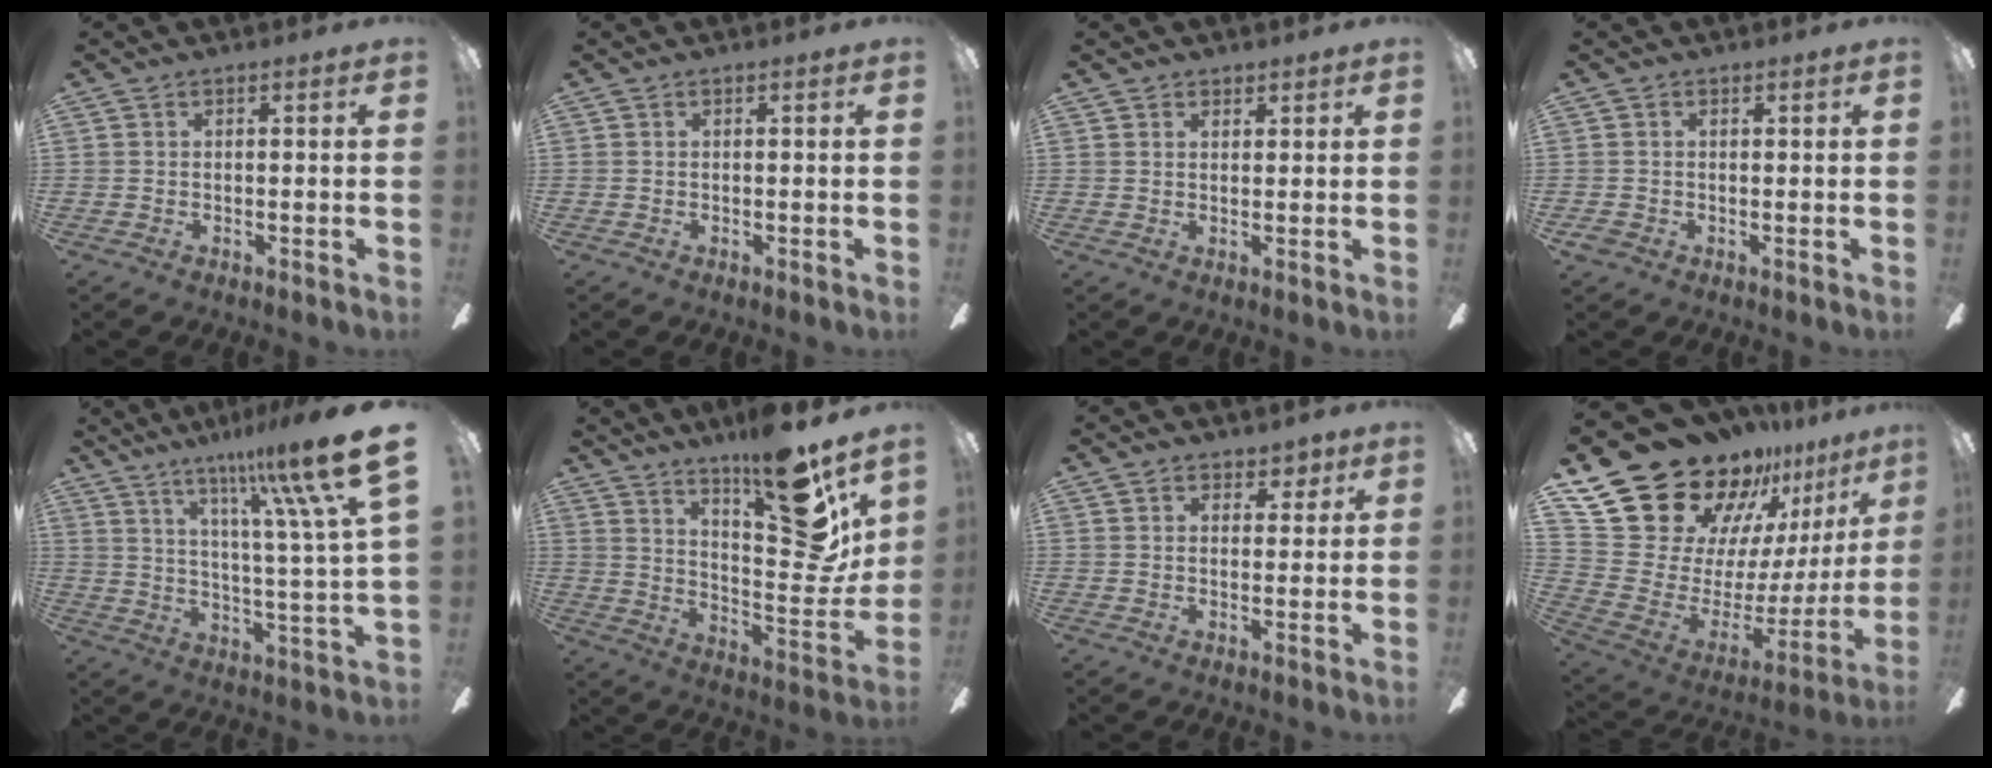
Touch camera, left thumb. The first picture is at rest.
{"total": 0.0}
{"total": 2.0, "force": [1.7, 1.1, -0.1], "torque": [0.010, -0.005, 0.032]}
{"total": 1.6, "force": [-0.2, 1.6, 0.5], "torque": [-0.007, 0.002, -0.003]}
{"total": 18.0, "force": [11.3, 1.0, 13.9], "torque": [-0.231, -0.069, 0.167]}
{"total": 18.7, "force": [13.6, 4.4, 12.1], "torque": [-0.159, -0.118, 0.219]}
{"total": 3.6, "force": [2.6, 2.4, 1.0], "torque": [-0.004, -0.005, 0.043]}
{"total": 26.8, "force": [20.4, 13.4, 11.1], "torque": [-0.190, -0.156, 0.396]}